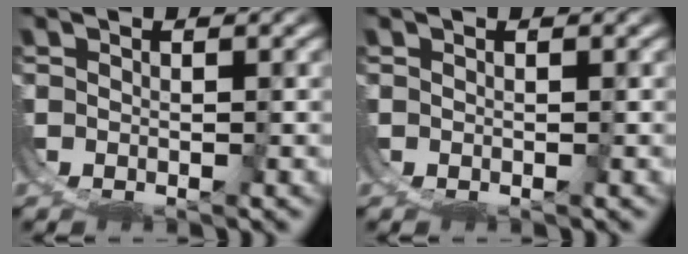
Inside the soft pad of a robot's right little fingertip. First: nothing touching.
{"total": 0.0}